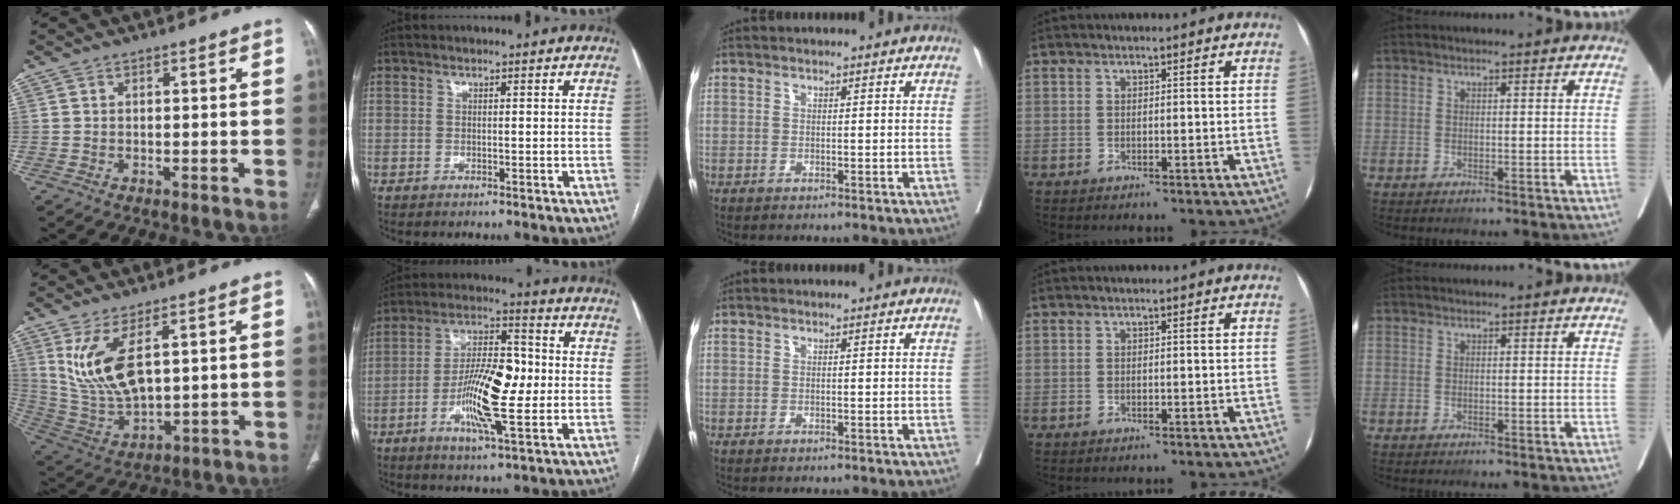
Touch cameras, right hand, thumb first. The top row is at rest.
{"thumb": {"total": 12.1, "force": [4.4, 5.2, 9.9], "torque": [-0.198, -0.028, 0.108]}, "index": {"total": 13.0, "force": [-2.1, 3.2, 12.4], "torque": [-0.226, 0.009, -0.037]}}